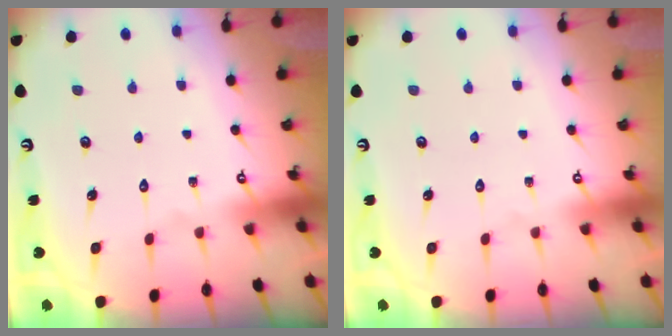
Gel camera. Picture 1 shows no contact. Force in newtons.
{"total": 0.0}